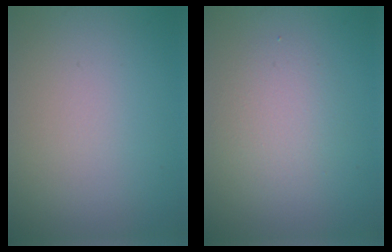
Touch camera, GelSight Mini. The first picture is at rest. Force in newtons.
{"total": 2.7, "press": 2.7, "slide": 0.2}